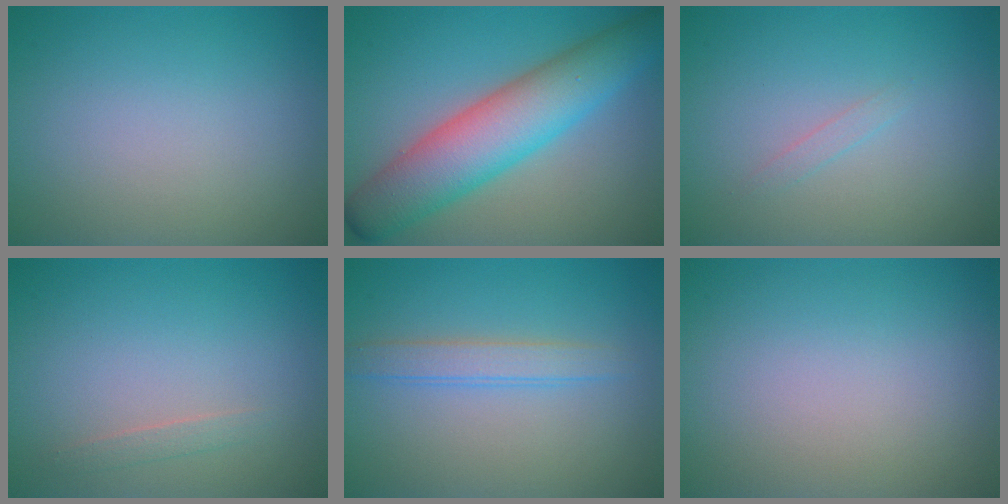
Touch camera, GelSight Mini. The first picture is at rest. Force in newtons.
{"total": 8.4, "press": 8.4, "slide": 0.1}
{"total": 0.7, "press": 0.7, "slide": 0.0}
{"total": 0.8, "press": 0.8, "slide": 0.1}
{"total": 2.2, "press": 2.2, "slide": 0.1}
{"total": 0.0}